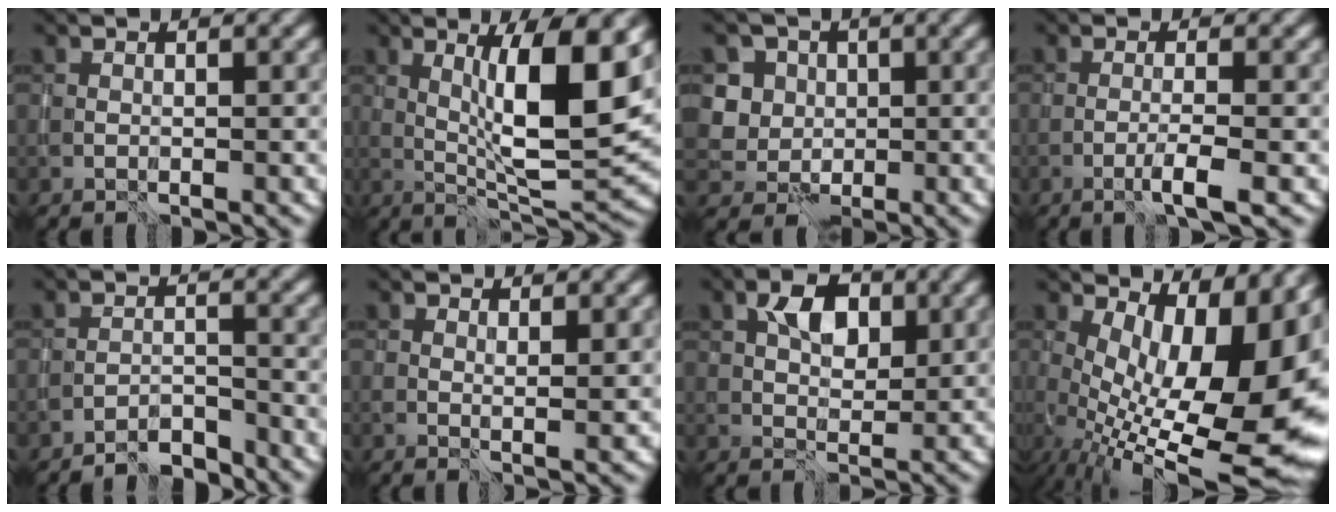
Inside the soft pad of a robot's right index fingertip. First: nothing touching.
{"total": 9.6, "force": [2.0, 2.0, 9.2], "torque": [-0.137, -0.006, 0.042]}
{"total": 5.3, "force": [1.9, 4.7, 1.4], "torque": [-0.028, 0.005, 0.027]}
{"total": 2.5, "force": [-0.9, 0.3, 2.3], "torque": [-0.035, 0.000, -0.021]}
{"total": 2.8, "force": [-2.8, 0.2, 0.2], "torque": [0.003, 0.008, -0.053]}
{"total": 1.6, "force": [1.1, 0.3, 1.2], "torque": [-0.016, -0.005, 0.021]}
{"total": 3.9, "force": [1.4, 2.4, 2.7], "torque": [-0.043, 0.004, 0.022]}
{"total": 15.3, "force": [0.2, 6.2, 14.0], "torque": [-0.182, -0.001, 0.022]}